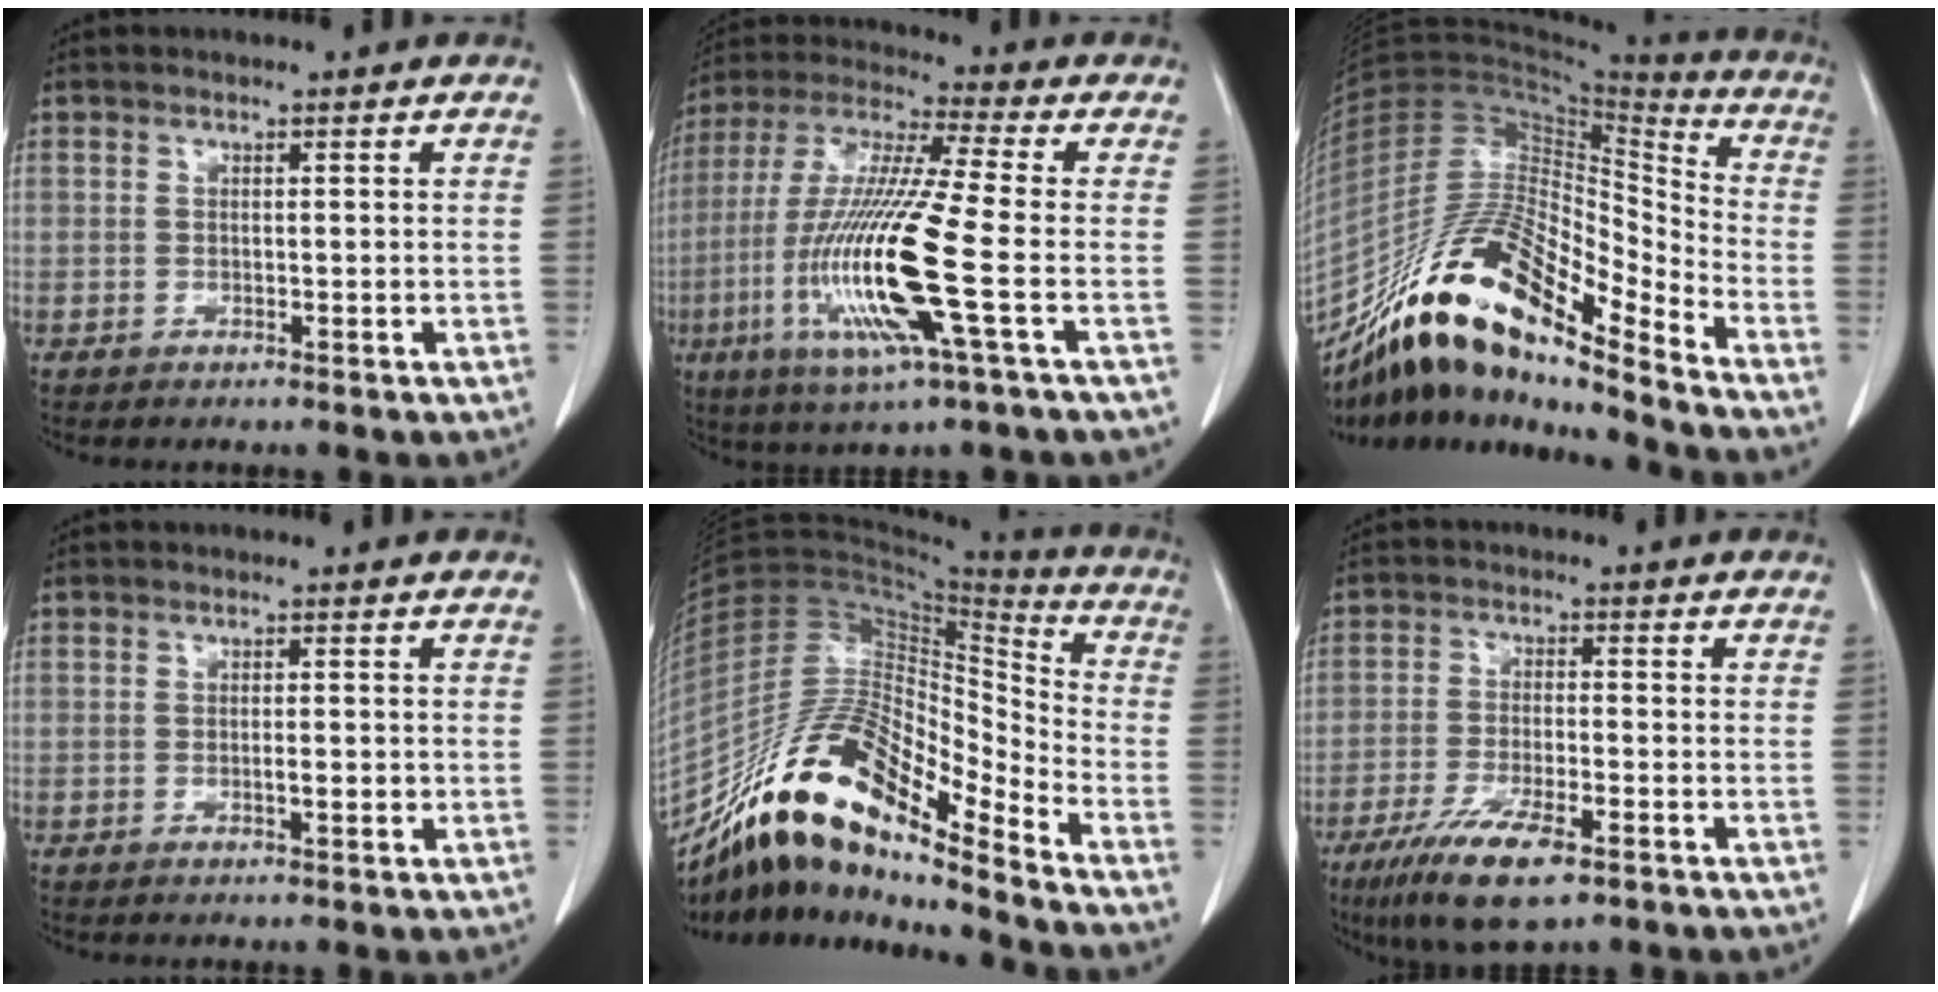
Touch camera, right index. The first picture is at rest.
{"total": 17.7, "force": [-4.4, 0.2, 17.2], "torque": [-0.359, -0.018, -0.092]}
{"total": 21.5, "force": [-15.9, 4.0, 13.9], "torque": [-0.275, 0.005, -0.293]}
{"total": 1.6, "force": [-0.2, 0.4, 1.5], "torque": [-0.026, 0.000, -0.003]}
{"total": 19.8, "force": [-14.9, 4.1, 12.3], "torque": [-0.239, 0.019, -0.274]}
{"total": 9.3, "force": [-5.5, 2.3, 7.1], "torque": [-0.134, -0.018, -0.094]}